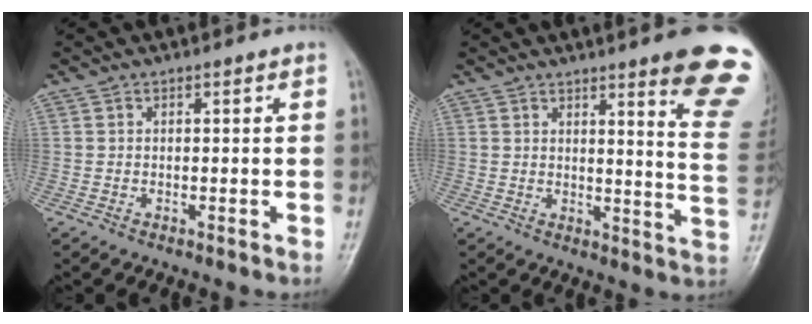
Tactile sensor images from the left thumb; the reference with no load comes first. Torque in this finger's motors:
{"motor_torque": [3.43, 1.56, 1.63, -1.14, 0.33]}